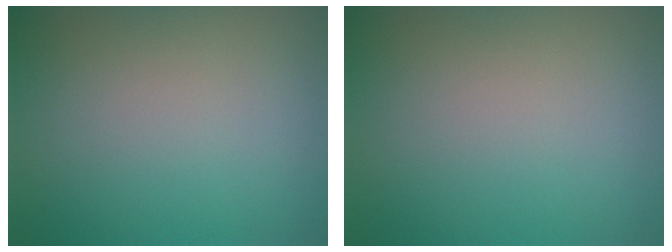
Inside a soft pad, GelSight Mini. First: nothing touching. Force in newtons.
{"total": 0.0}